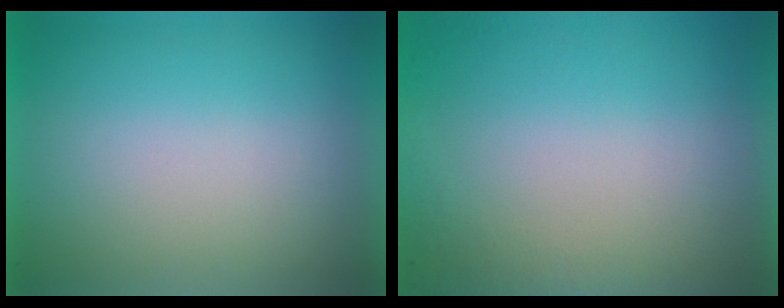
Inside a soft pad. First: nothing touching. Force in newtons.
{"total": 4.9}